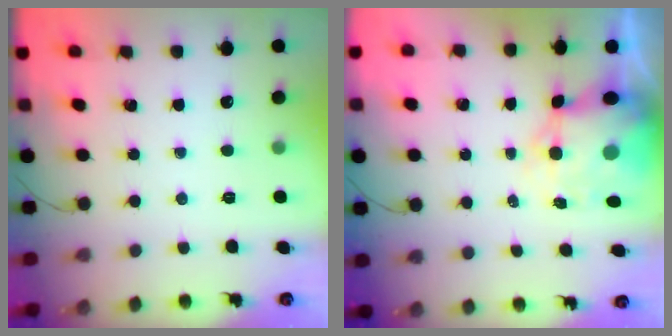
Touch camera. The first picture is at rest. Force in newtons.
{"total": 10.3, "press": 10.0, "slide": 2.5}